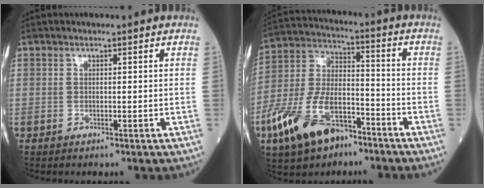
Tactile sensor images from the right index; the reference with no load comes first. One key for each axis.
{"total": 14.5, "fx": -8.4, "fy": 7.0, "fz": 9.6, "tx": -0.205, "ty": 0.006, "tz": -0.154}